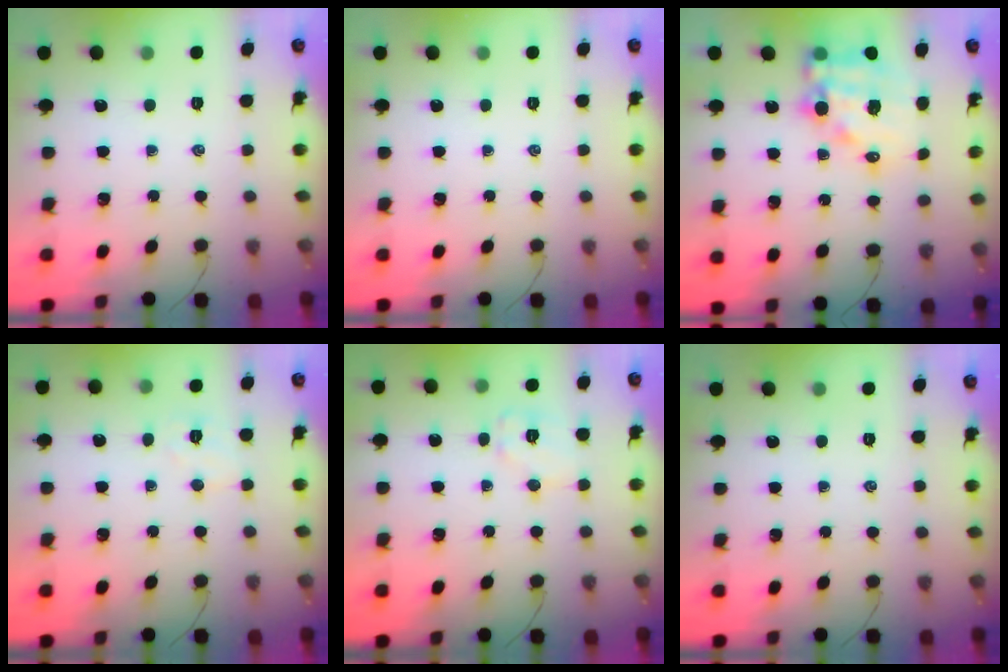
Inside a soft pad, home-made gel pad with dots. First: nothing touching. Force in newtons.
{"total": 0.0}
{"total": 13.9, "press": 13.5, "slide": 3.5}
{"total": 5.3, "press": 5.2, "slide": 1.1}
{"total": 7.6, "press": 7.6, "slide": 0.6}
{"total": 0.0}